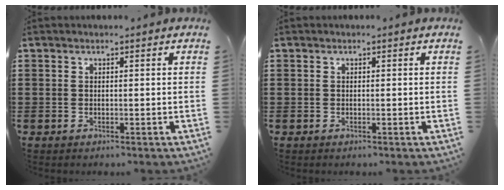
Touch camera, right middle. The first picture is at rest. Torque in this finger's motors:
{"motor_torque": [0.09, -0.09, 0.00, 0.02]}